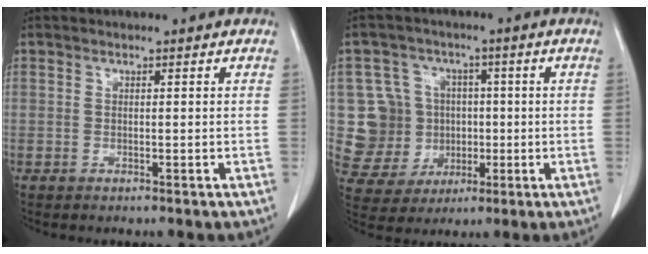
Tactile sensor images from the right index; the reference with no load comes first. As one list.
[{"total": 10.0, "force": [0.4, 9.8, 2.3], "torque": [-0.058, 0.027, 0.022]}]